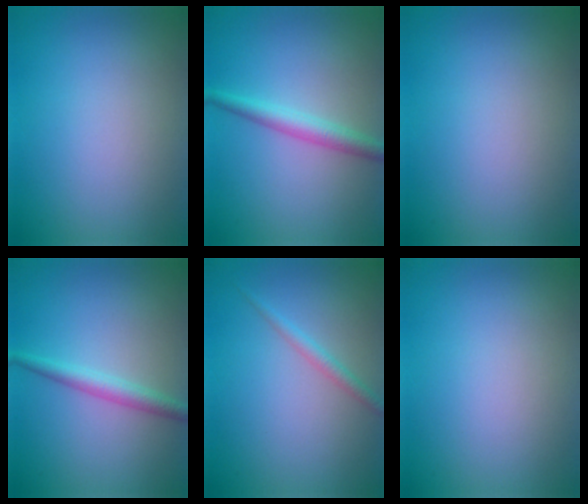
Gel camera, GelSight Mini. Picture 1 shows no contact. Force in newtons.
{"total": 2.6, "press": 2.6, "slide": 0.0}
{"total": 0.0}
{"total": 2.2, "press": 2.2, "slide": 0.0}
{"total": 1.4, "press": 1.4, "slide": 0.0}
{"total": 0.0}